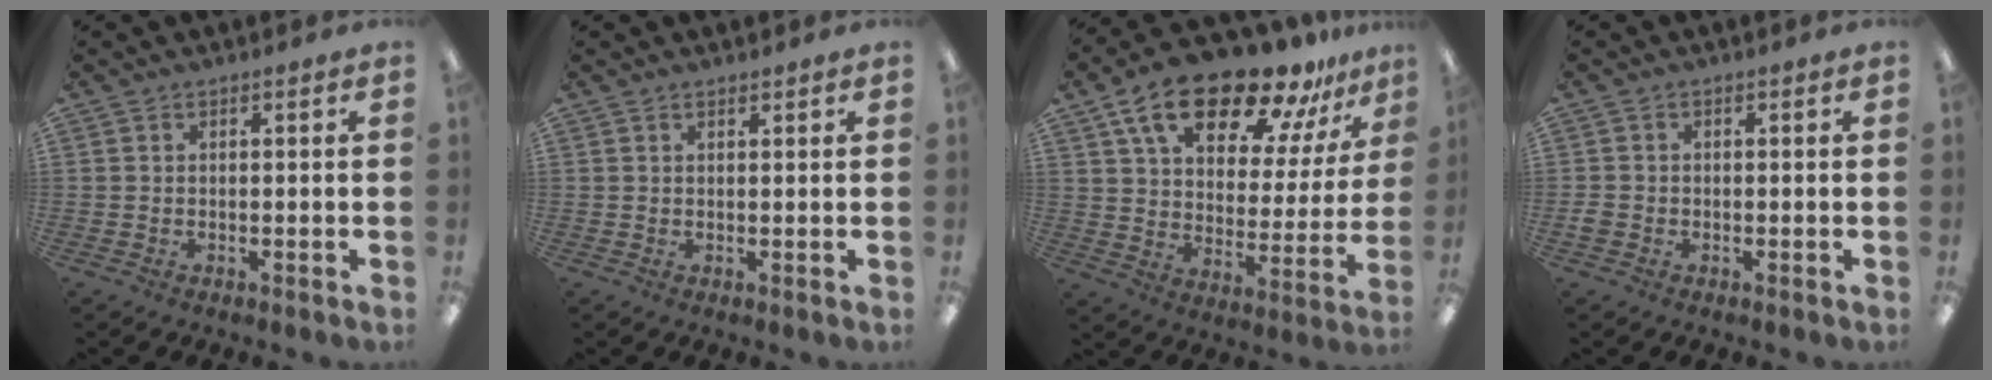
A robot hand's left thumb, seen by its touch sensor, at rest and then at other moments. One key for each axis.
{"total": 0.7, "fx": 0.7, "fy": 0.1, "fz": 0.0, "tx": -0.002, "ty": 0.000, "tz": 0.013}
{"total": 21.3, "fx": 15.5, "fy": 9.0, "fz": 11.7, "tx": -0.196, "ty": -0.094, "tz": 0.265}
{"total": 1.8, "fx": -0.7, "fy": 1.5, "fz": 0.7, "tx": -0.011, "ty": 0.002, "tz": -0.013}